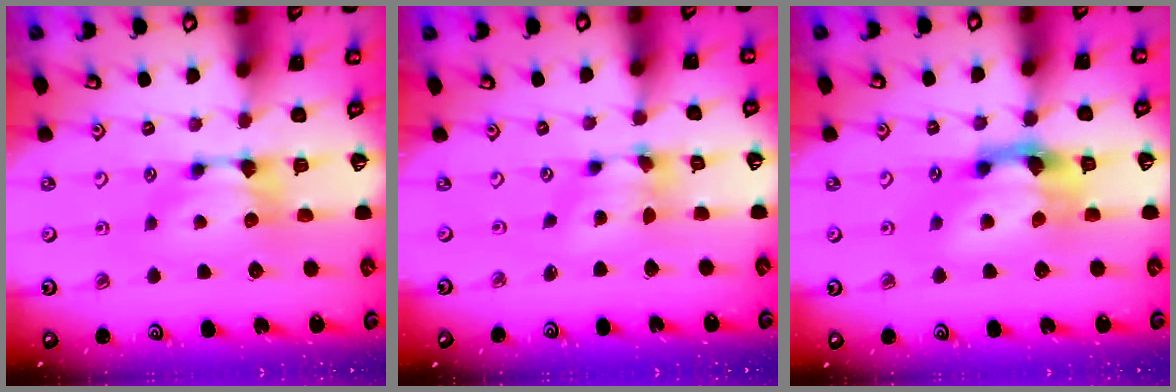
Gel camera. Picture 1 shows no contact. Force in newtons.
{"total": 5.1, "press": 4.7, "slide": 1.9}
{"total": 5.0, "press": 4.4, "slide": 2.3}